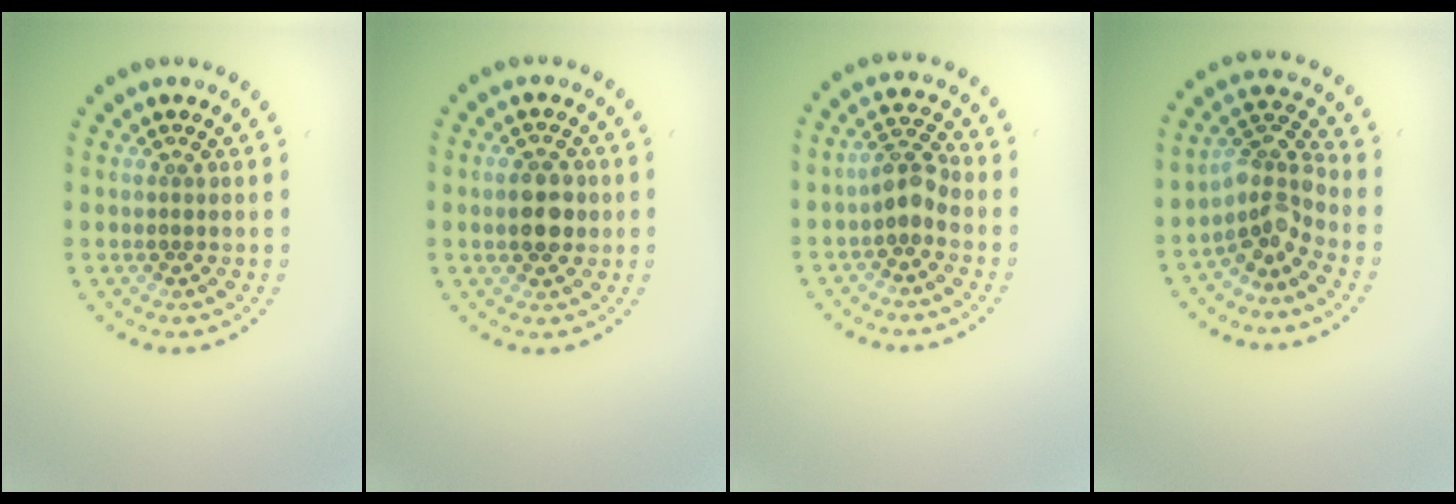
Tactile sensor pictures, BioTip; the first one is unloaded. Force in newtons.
{"total": 3.7, "press": 3.7, "slide": 0.1}
{"total": 2.6, "press": 2.4, "slide": 1.2}
{"total": 3.5, "press": 2.6, "slide": 2.3}